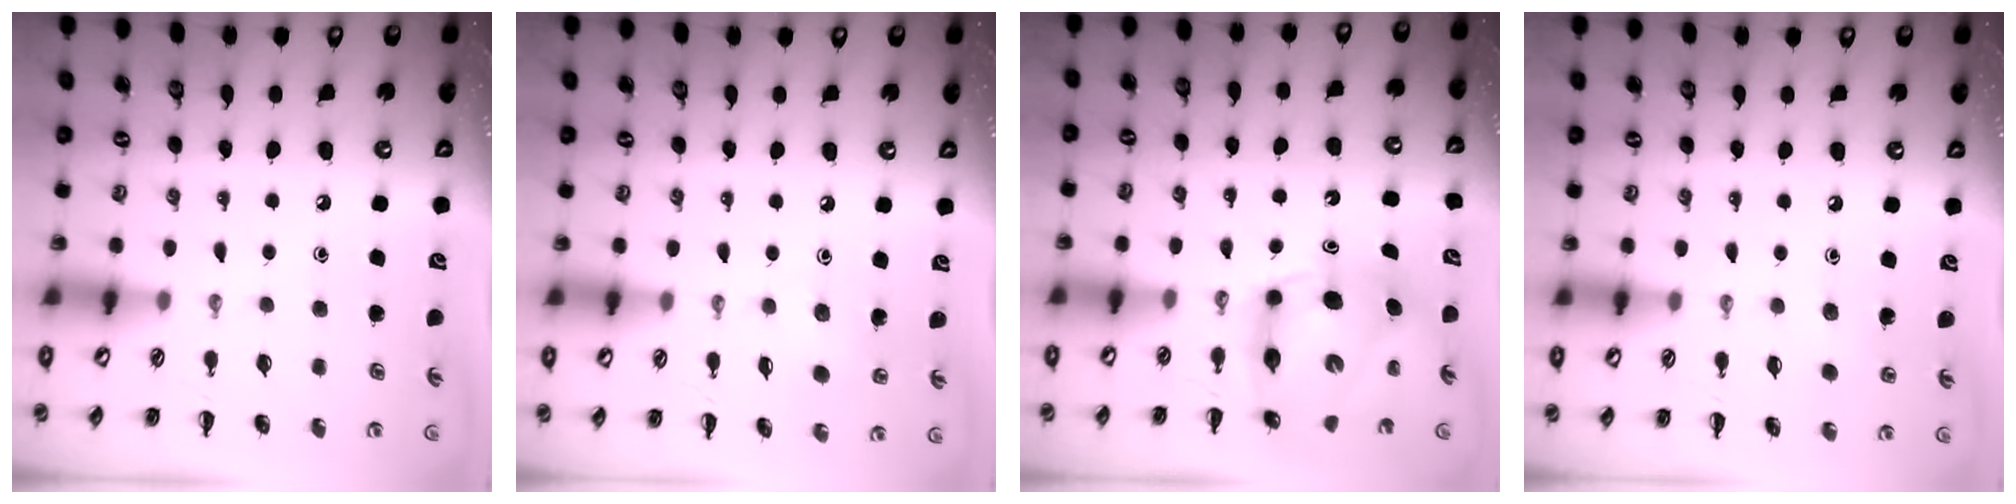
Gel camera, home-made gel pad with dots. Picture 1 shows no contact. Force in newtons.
{"total": 2.4, "press": 2.2, "slide": 0.9}
{"total": 9.2, "press": 8.8, "slide": 2.7}
{"total": 1.7, "press": 1.6, "slide": 0.6}